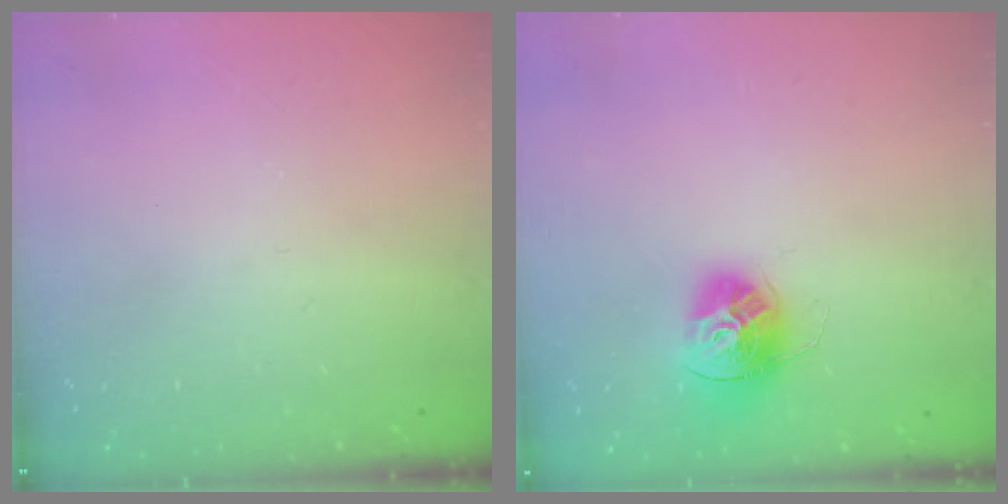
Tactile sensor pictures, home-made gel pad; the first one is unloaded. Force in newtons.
{"total": 13.4, "press": 13.4, "slide": 1.2}